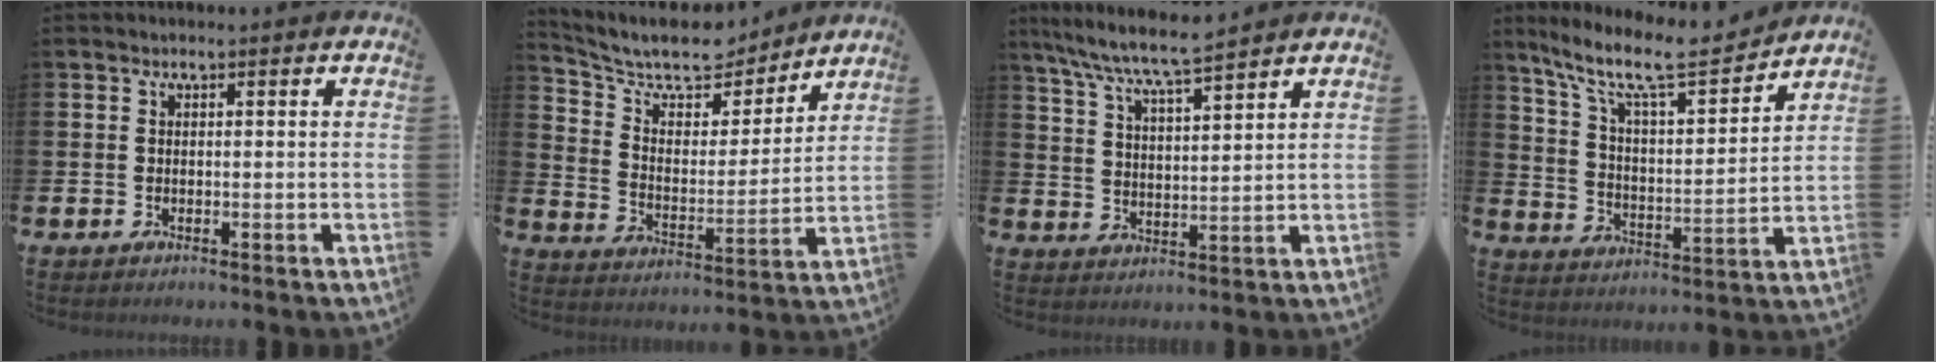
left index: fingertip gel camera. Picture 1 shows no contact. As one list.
[{"total": 9.9, "force": [8.6, 3.6, 3.2], "torque": [-0.091, -0.064, 0.146]}, {"total": 7.5, "force": [7.0, 0.3, 2.7], "torque": [-0.081, -0.037, 0.123]}, {"total": 10.6, "force": [9.0, 2.0, 5.3], "torque": [-0.121, -0.057, 0.149]}]